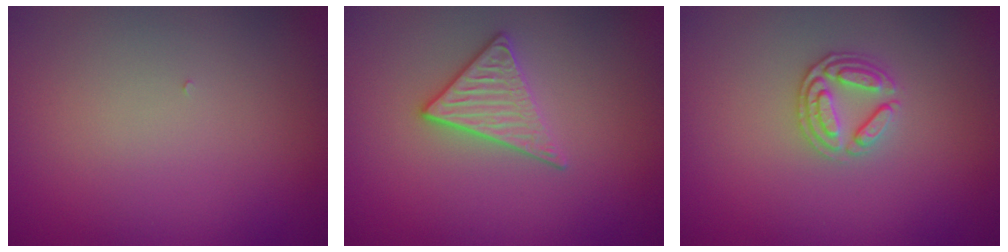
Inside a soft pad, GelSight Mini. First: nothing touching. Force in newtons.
{"total": 2.9, "press": 2.7, "slide": 1.1}
{"total": 2.6, "press": 2.5, "slide": 0.7}